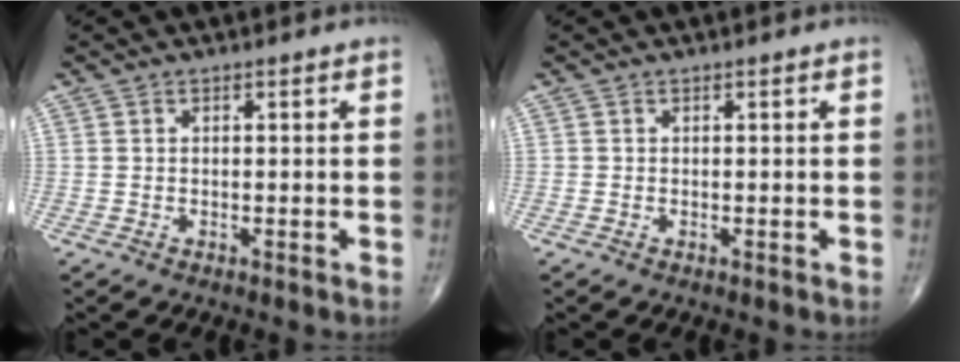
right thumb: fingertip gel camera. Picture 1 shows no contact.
{"total": 0.0}